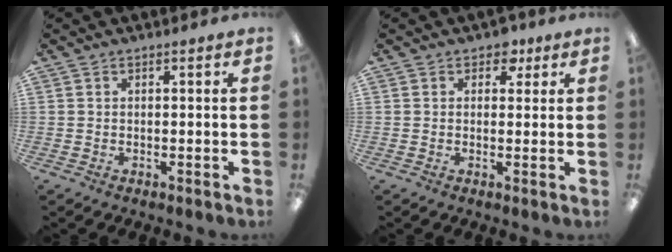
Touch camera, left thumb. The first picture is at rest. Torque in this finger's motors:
{"motor_torque": [0.26, 0.11, 0.48, -0.18, 0.04]}